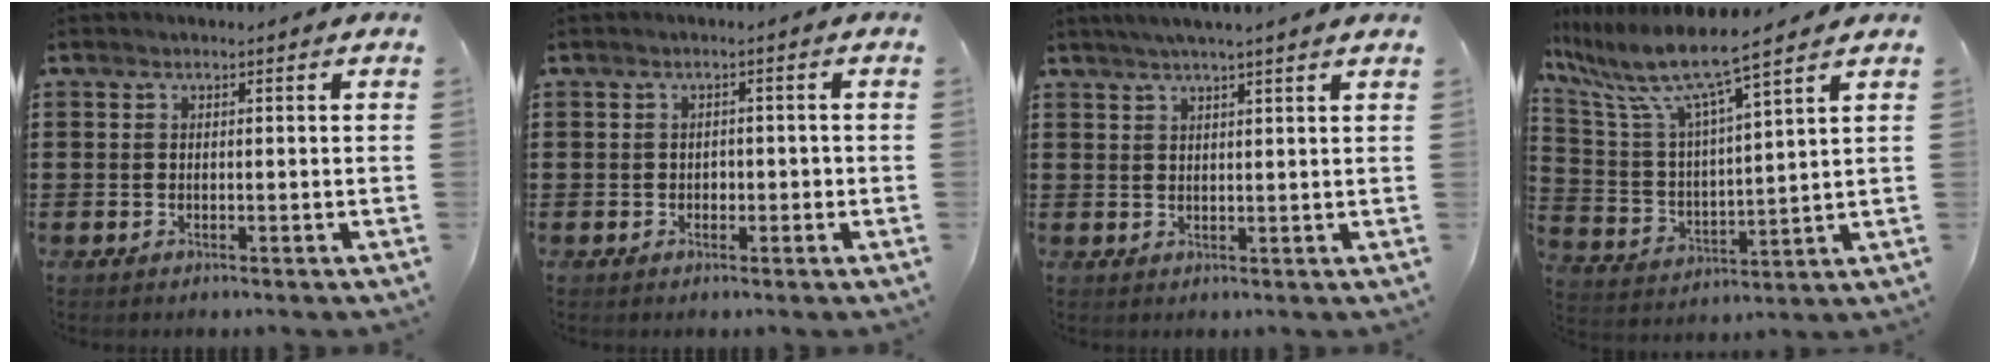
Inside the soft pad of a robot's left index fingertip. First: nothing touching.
{"total": 1.3, "force": [-0.3, 0.9, 0.9], "torque": [-0.019, 0.003, -0.009]}
{"total": 2.8, "force": [2.4, -0.6, 1.3], "torque": [-0.029, -0.001, 0.045]}
{"total": 8.7, "force": [7.2, 0.1, 4.9], "torque": [-0.128, -0.046, 0.117]}